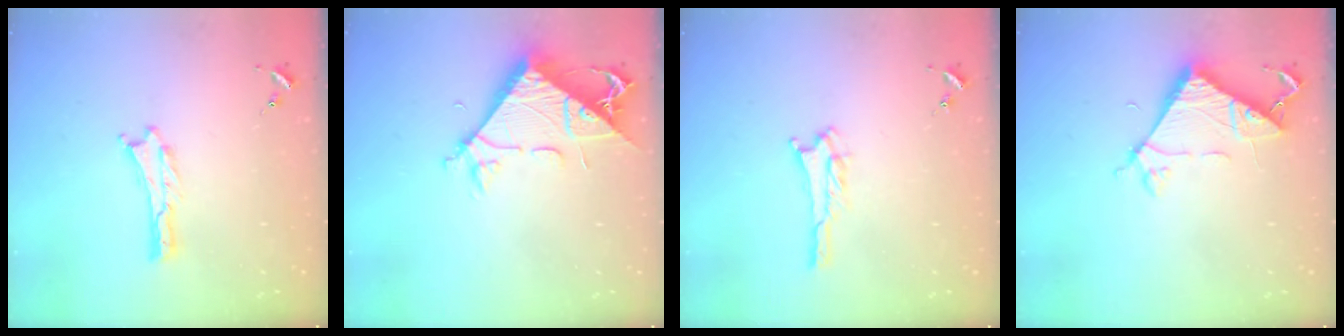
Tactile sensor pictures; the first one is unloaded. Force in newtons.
{"total": 8.2, "press": 8.2, "slide": 0.7}
{"total": 2.8, "press": 2.8, "slide": 0.3}
{"total": 6.9, "press": 6.9, "slide": 0.4}